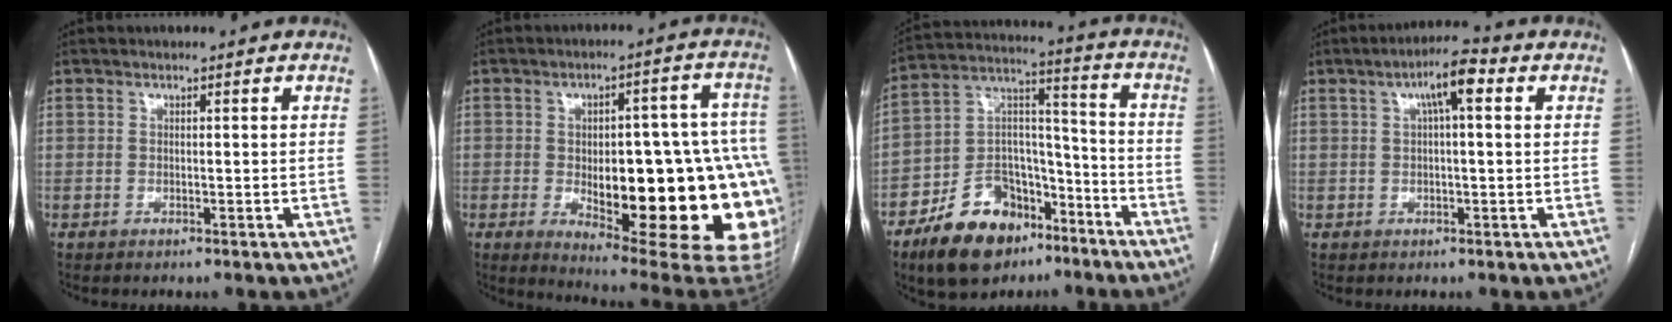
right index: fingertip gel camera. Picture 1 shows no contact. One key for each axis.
{"total": 26.6, "fx": -4.5, "fy": 7.9, "fz": 25.0, "tx": -0.232, "ty": 0.019, "tz": -0.035}
{"total": 16.6, "fx": -10.8, "fy": 9.5, "fz": 8.4, "tx": -0.151, "ty": 0.036, "tz": -0.179}
{"total": 5.8, "fx": 2.0, "fy": 1.0, "fz": 5.4, "tx": -0.093, "ty": 0.021, "tz": 0.027}